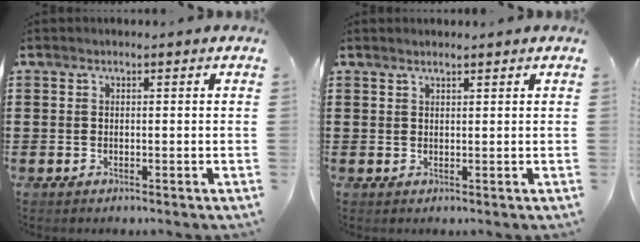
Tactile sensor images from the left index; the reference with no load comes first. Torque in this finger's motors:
{"motor_torque": [0.23, 0.28, -0.02, 0.01]}